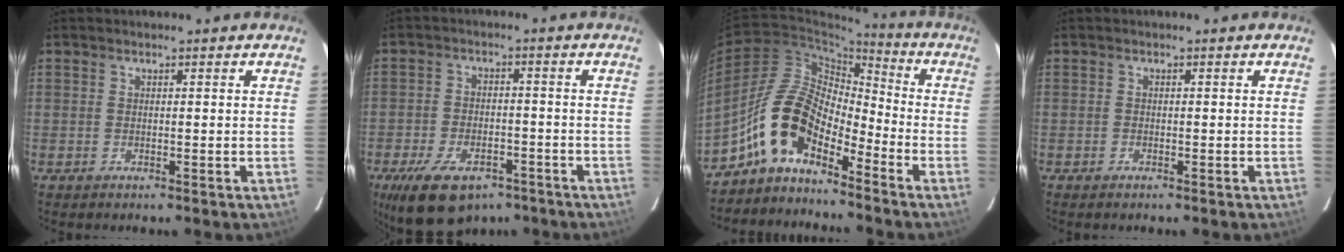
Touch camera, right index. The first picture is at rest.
{"total": 14.6, "force": [-9.3, 7.6, 8.2], "torque": [-0.180, -0.016, -0.147]}
{"total": 11.8, "force": [-7.8, 5.3, 7.1], "torque": [-0.133, 0.026, -0.162]}
{"total": 0.5, "force": [-0.4, 0.3, 0.1], "torque": [-0.001, 0.001, -0.010]}